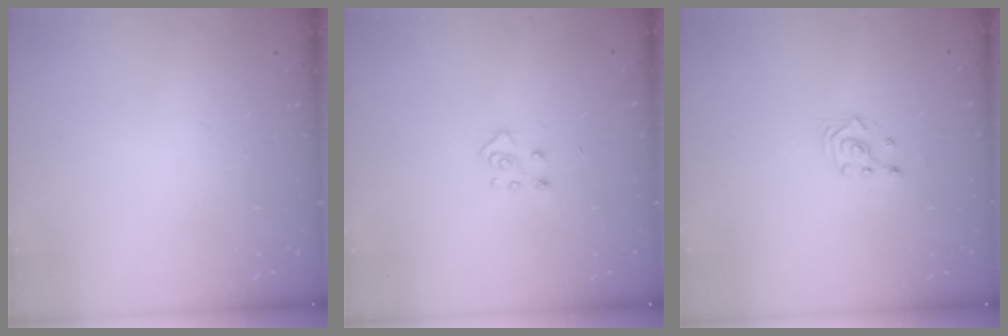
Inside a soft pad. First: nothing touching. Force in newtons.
{"total": 5.5, "press": 5.5, "slide": 0.5}
{"total": 2.5, "press": 2.5, "slide": 0.3}